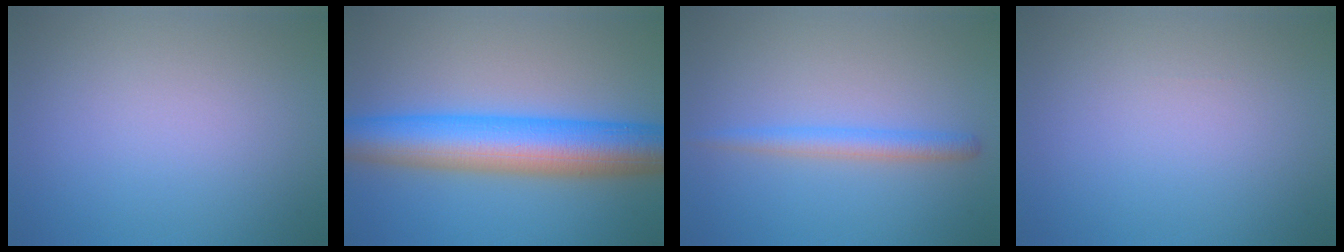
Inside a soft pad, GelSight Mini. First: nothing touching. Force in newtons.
{"total": 10.3, "press": 10.3, "slide": 0.1}
{"total": 2.2, "press": 2.2, "slide": 0.2}
{"total": 0.0}